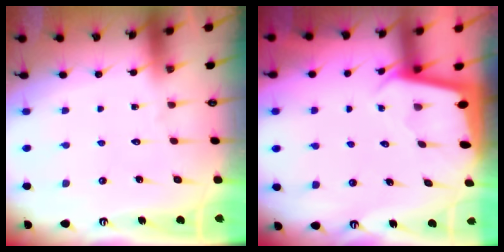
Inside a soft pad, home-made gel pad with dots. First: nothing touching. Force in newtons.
{"total": 1.9, "press": 1.9, "slide": 0.1}